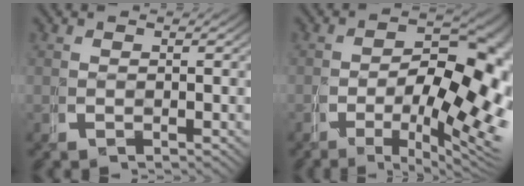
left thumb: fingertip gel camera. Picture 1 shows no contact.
{"total": 12.9, "force": [-3.1, 7.0, 10.3], "torque": [-0.138, -0.050, -0.027]}